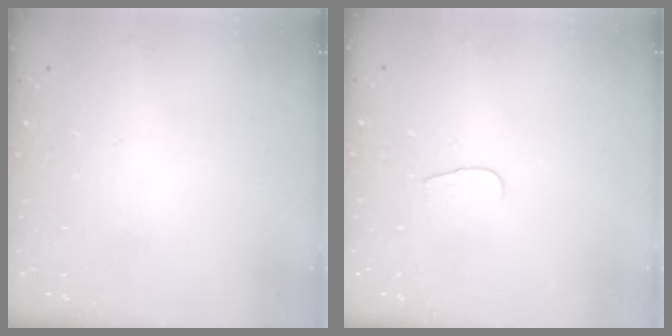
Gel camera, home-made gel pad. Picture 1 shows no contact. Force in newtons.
{"total": 4.2, "press": 4.2, "slide": 0.4}